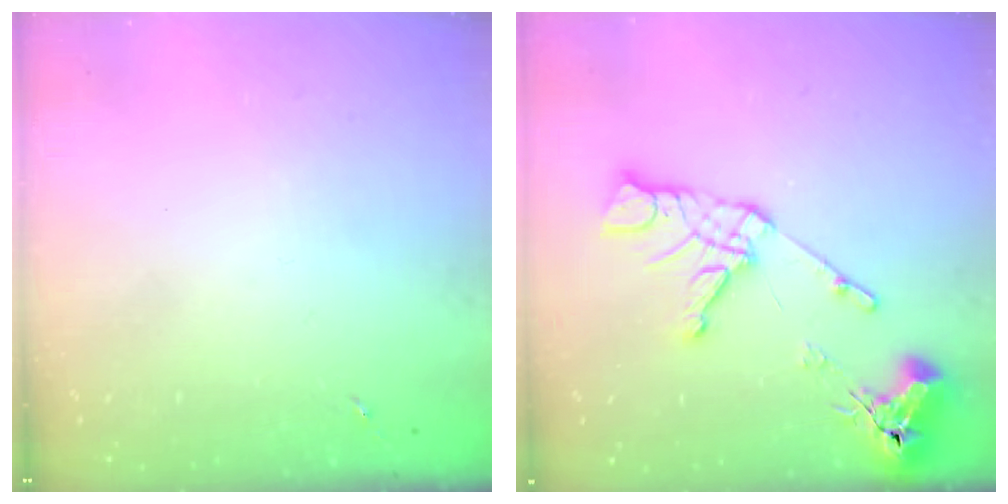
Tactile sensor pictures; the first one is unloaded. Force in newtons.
{"total": 14.1, "press": 14.0, "slide": 1.6}